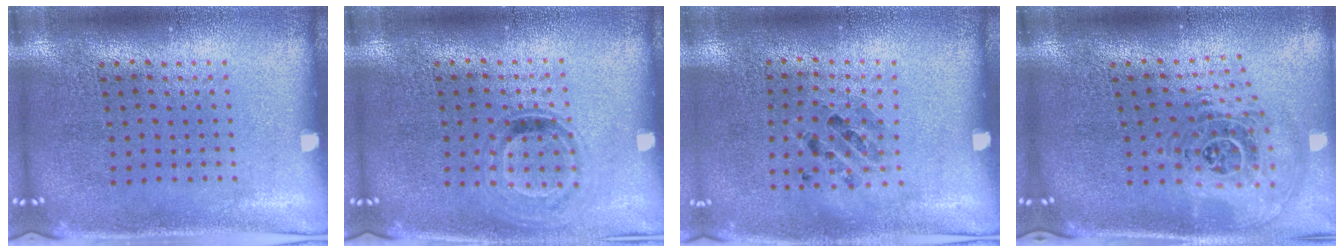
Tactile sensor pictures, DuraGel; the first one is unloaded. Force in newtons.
{"total": 0.9, "press": 0.8, "slide": 0.5}
{"total": 0.9, "press": 0.8, "slide": 0.4}
{"total": 1.7, "press": 1.4, "slide": 0.9}